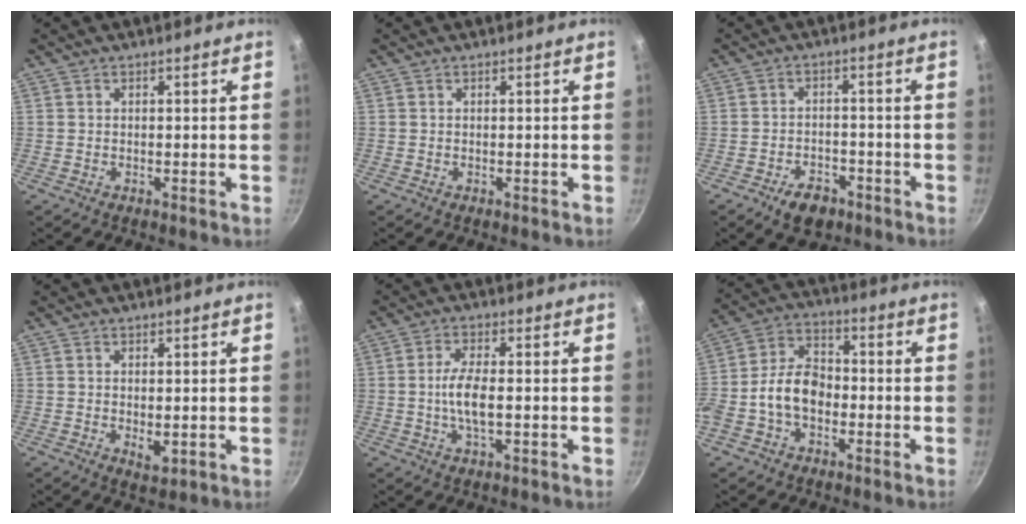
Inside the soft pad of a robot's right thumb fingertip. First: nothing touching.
{"total": 0.0}
{"total": 6.5, "force": [-4.0, 3.9, 3.4], "torque": [-0.040, 0.027, -0.057]}
{"total": 2.7, "force": [0.0, 1.4, 2.3], "torque": [-0.037, -0.008, 0.004]}
{"total": 6.1, "force": [-0.5, 2.1, 5.8], "torque": [-0.118, 0.006, -0.014]}
{"total": 10.4, "force": [-2.4, 7.2, 7.2], "torque": [-0.106, 0.038, -0.058]}